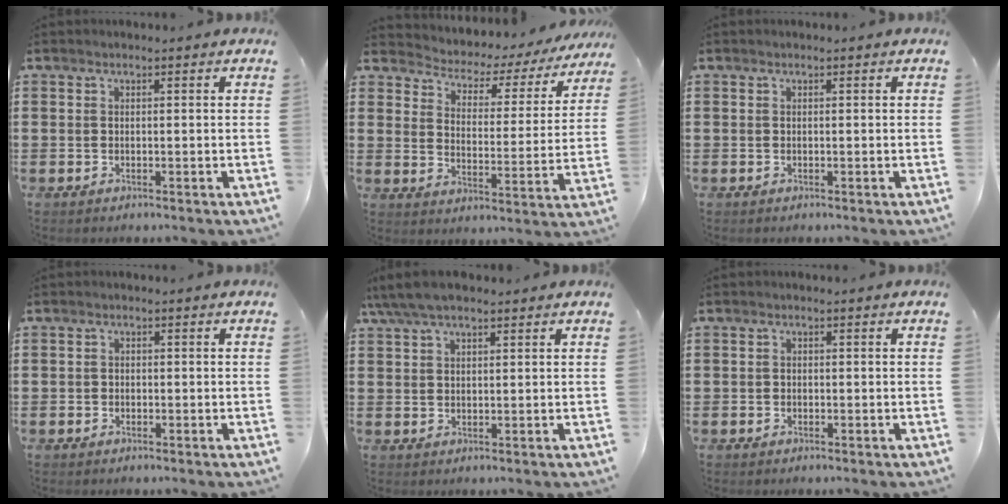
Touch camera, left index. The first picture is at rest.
{"total": 2.8, "force": [2.6, 0.9, 0.6], "torque": [-0.032, -0.027, 0.032]}
{"total": 0.0}
{"total": 0.7, "force": [-0.2, 0.6, 0.2], "torque": [-0.007, 0.002, -0.005]}
{"total": 4.9, "force": [3.6, 1.5, 2.9], "torque": [-0.064, 0.003, 0.067]}
{"total": 0.6, "force": [-0.2, 0.5, 0.2], "torque": [-0.006, 0.001, -0.004]}